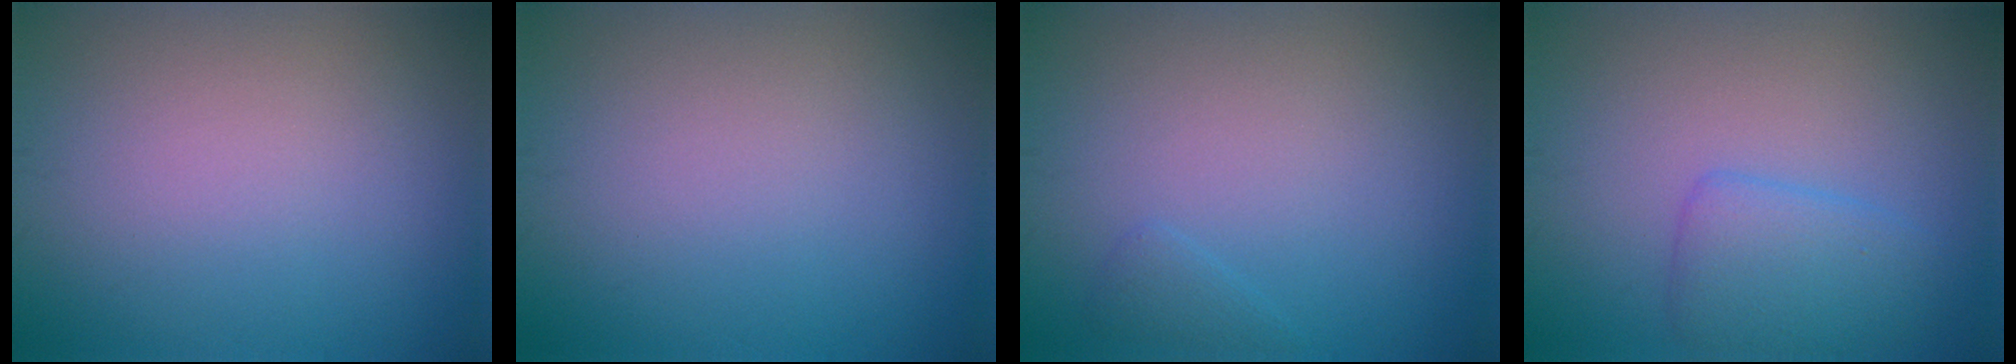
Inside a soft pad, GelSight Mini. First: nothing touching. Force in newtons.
{"total": 0.0}
{"total": 0.9, "press": 0.9, "slide": 0.1}
{"total": 3.1, "press": 3.1, "slide": 0.2}